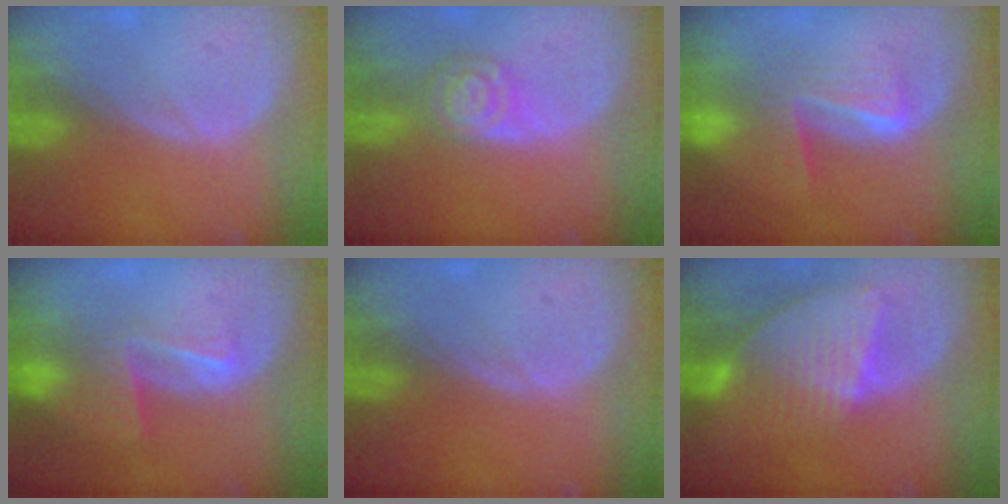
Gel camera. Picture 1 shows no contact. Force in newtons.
{"total": 5.5, "press": 4.8, "slide": 2.6}
{"total": 6.5, "press": 6.3, "slide": 1.5}
{"total": 6.6, "press": 5.6, "slide": 3.5}
{"total": 0.0}
{"total": 8.5, "press": 7.5, "slide": 4.0}